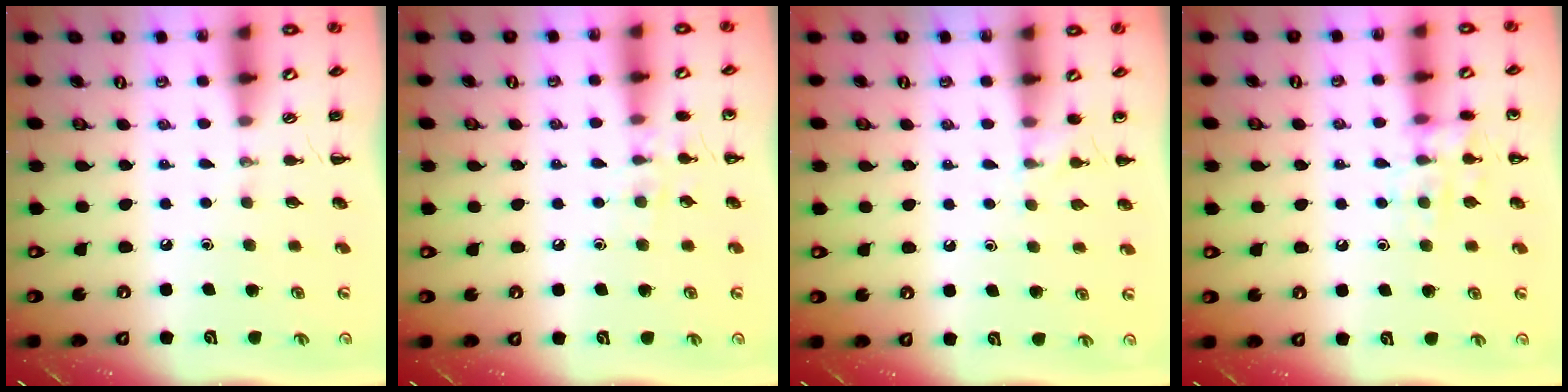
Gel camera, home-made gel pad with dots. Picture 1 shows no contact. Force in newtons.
{"total": 6.7, "press": 6.5, "slide": 1.5}
{"total": 4.8, "press": 4.5, "slide": 1.7}
{"total": 10.6, "press": 10.6, "slide": 0.6}